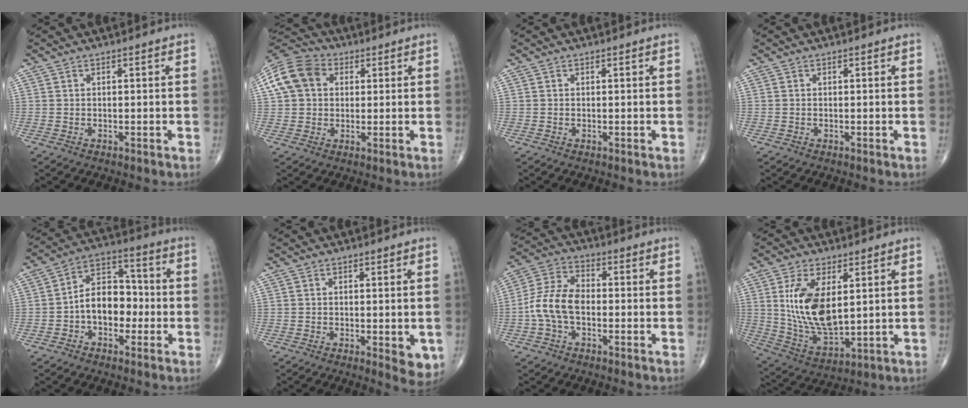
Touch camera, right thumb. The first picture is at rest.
{"total": 11.7, "force": [3.0, 9.2, 6.6], "torque": [-0.121, 0.022, 0.044]}
{"total": 0.0}
{"total": 0.0}
{"total": 10.8, "force": [-1.9, 7.2, 7.8], "torque": [-0.097, 0.041, -0.047]}
{"total": 5.1, "force": [-1.2, 2.0, 4.5], "torque": [-0.043, -0.010, -0.013]}
{"total": 9.4, "force": [-1.8, 5.8, 7.2], "torque": [-0.146, 0.031, -0.045]}
{"total": 14.6, "force": [3.1, 7.3, 12.2], "torque": [-0.228, -0.023, 0.074]}